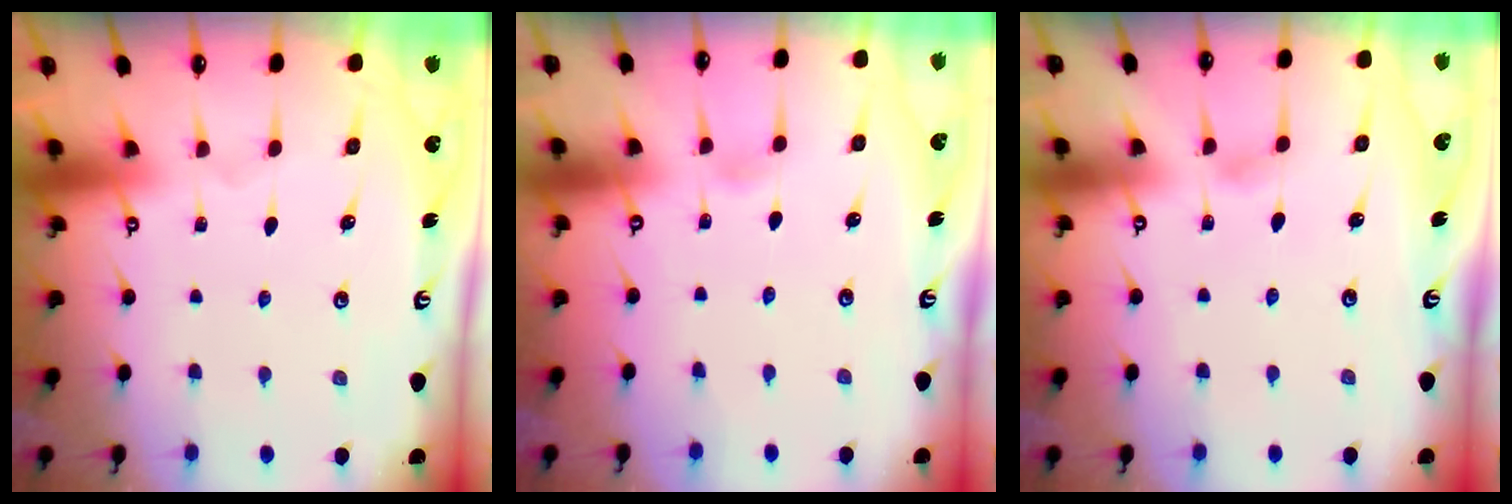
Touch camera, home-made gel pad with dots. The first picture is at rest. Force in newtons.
{"total": 2.0, "press": 2.0, "slide": 0.3}
{"total": 3.8, "press": 3.8, "slide": 0.4}